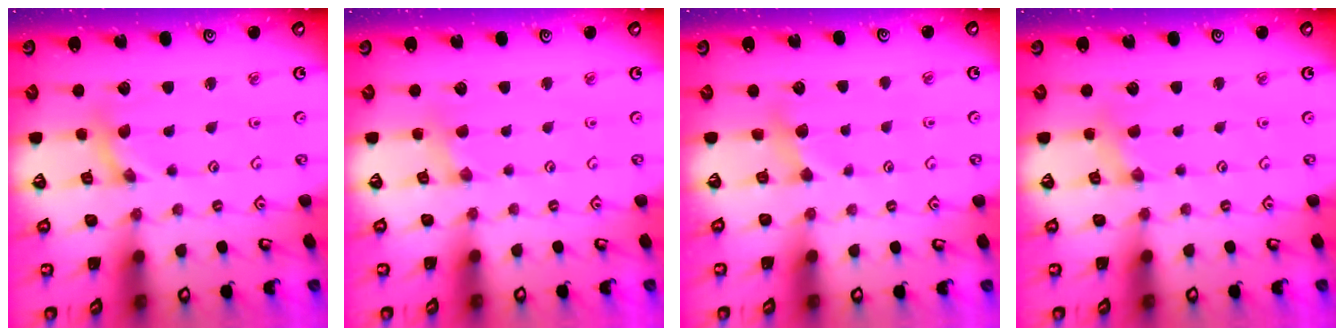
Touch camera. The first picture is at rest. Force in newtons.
{"total": 1.8, "press": 1.7, "slide": 0.4}
{"total": 2.8, "press": 2.8, "slide": 0.5}
{"total": 2.2, "press": 2.2, "slide": 0.4}